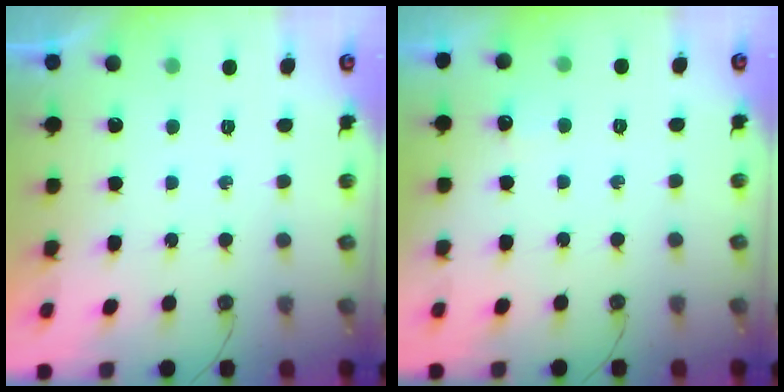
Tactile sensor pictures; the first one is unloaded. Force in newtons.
{"total": 12.6, "press": 3.9, "slide": 12.0}